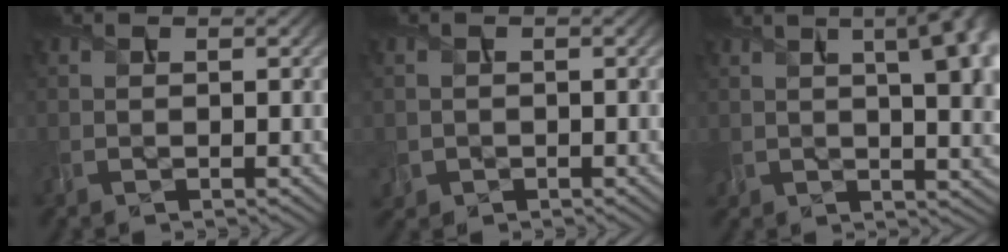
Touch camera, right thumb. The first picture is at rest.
{"total": 1.4, "force": [-0.4, 1.3, -0.4], "torque": [0.002, -0.012, -0.006]}
{"total": 14.9, "force": [4.1, 6.4, 12.8], "torque": [-0.165, 0.045, 0.062]}